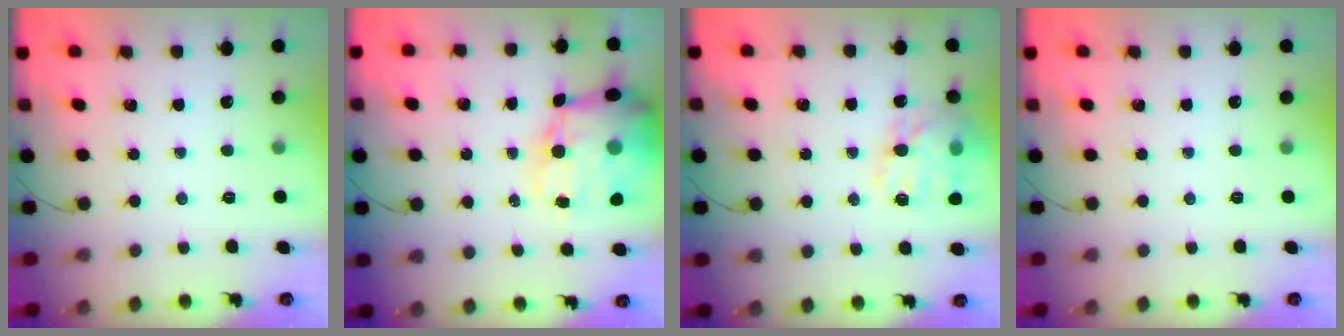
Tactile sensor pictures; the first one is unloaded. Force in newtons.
{"total": 20.0, "press": 19.5, "slide": 4.6}
{"total": 16.5, "press": 16.3, "slide": 2.5}
{"total": 0.0}